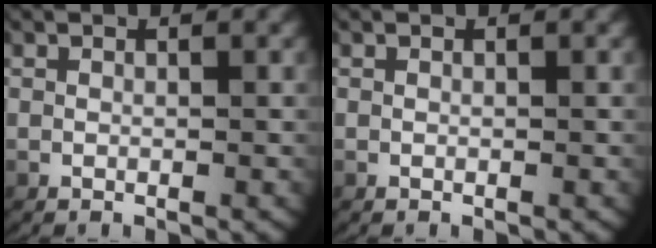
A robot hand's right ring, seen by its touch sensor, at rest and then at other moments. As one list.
[{"total": 0.0}]